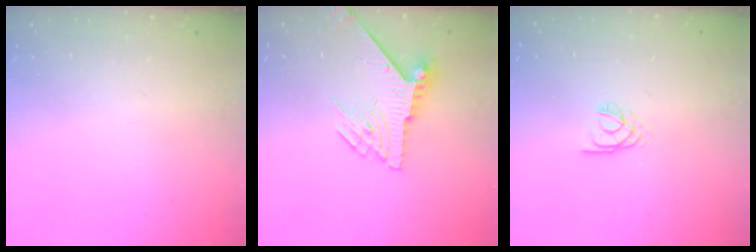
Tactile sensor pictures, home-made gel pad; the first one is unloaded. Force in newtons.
{"total": 6.7, "press": 6.6, "slide": 1.0}
{"total": 2.2, "press": 2.2, "slide": 0.4}